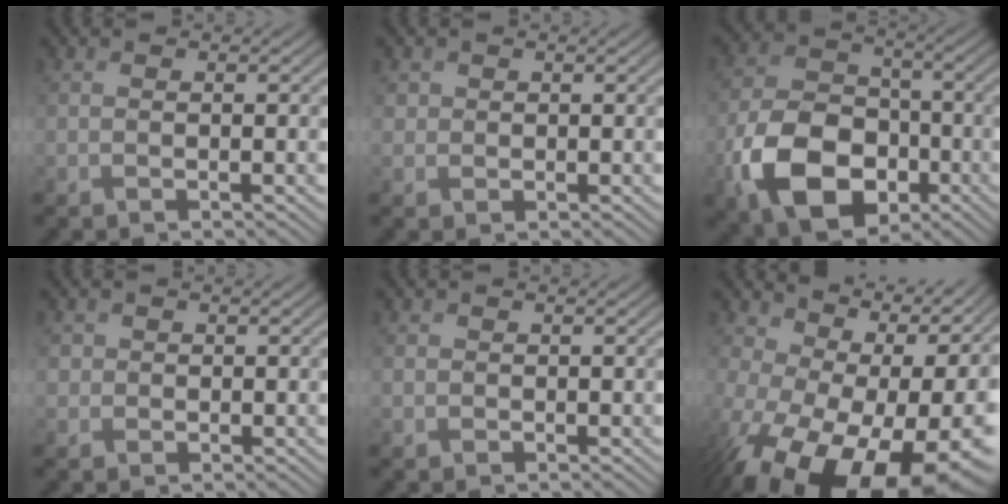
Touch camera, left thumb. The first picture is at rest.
{"total": 1.4, "force": [0.7, 1.1, 0.2], "torque": [-0.006, -0.003, 0.015]}
{"total": 12.7, "force": [-5.1, 8.7, 7.8], "torque": [-0.183, -0.019, -0.104]}
{"total": 1.4, "force": [0.3, 1.3, 0.1], "torque": [-0.001, -0.004, 0.006]}
{"total": 0.5, "force": [0.2, 0.5, 0.0], "torque": [0.001, -0.002, 0.003]}
{"total": 19.9, "force": [-4.1, 13.5, 14.0], "torque": [-0.224, -0.057, -0.027]}